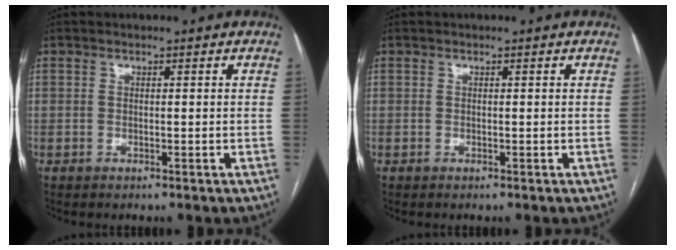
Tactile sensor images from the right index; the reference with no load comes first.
{"total": 0.0}